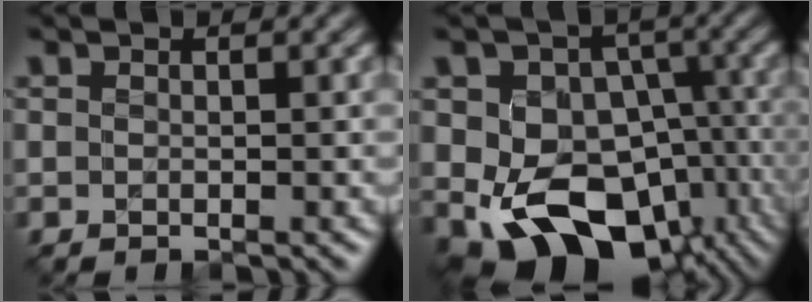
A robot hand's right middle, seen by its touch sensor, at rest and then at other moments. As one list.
[{"total": 12.3, "force": [-3.7, 8.8, 7.9], "torque": [-0.118, -0.012, -0.056]}]